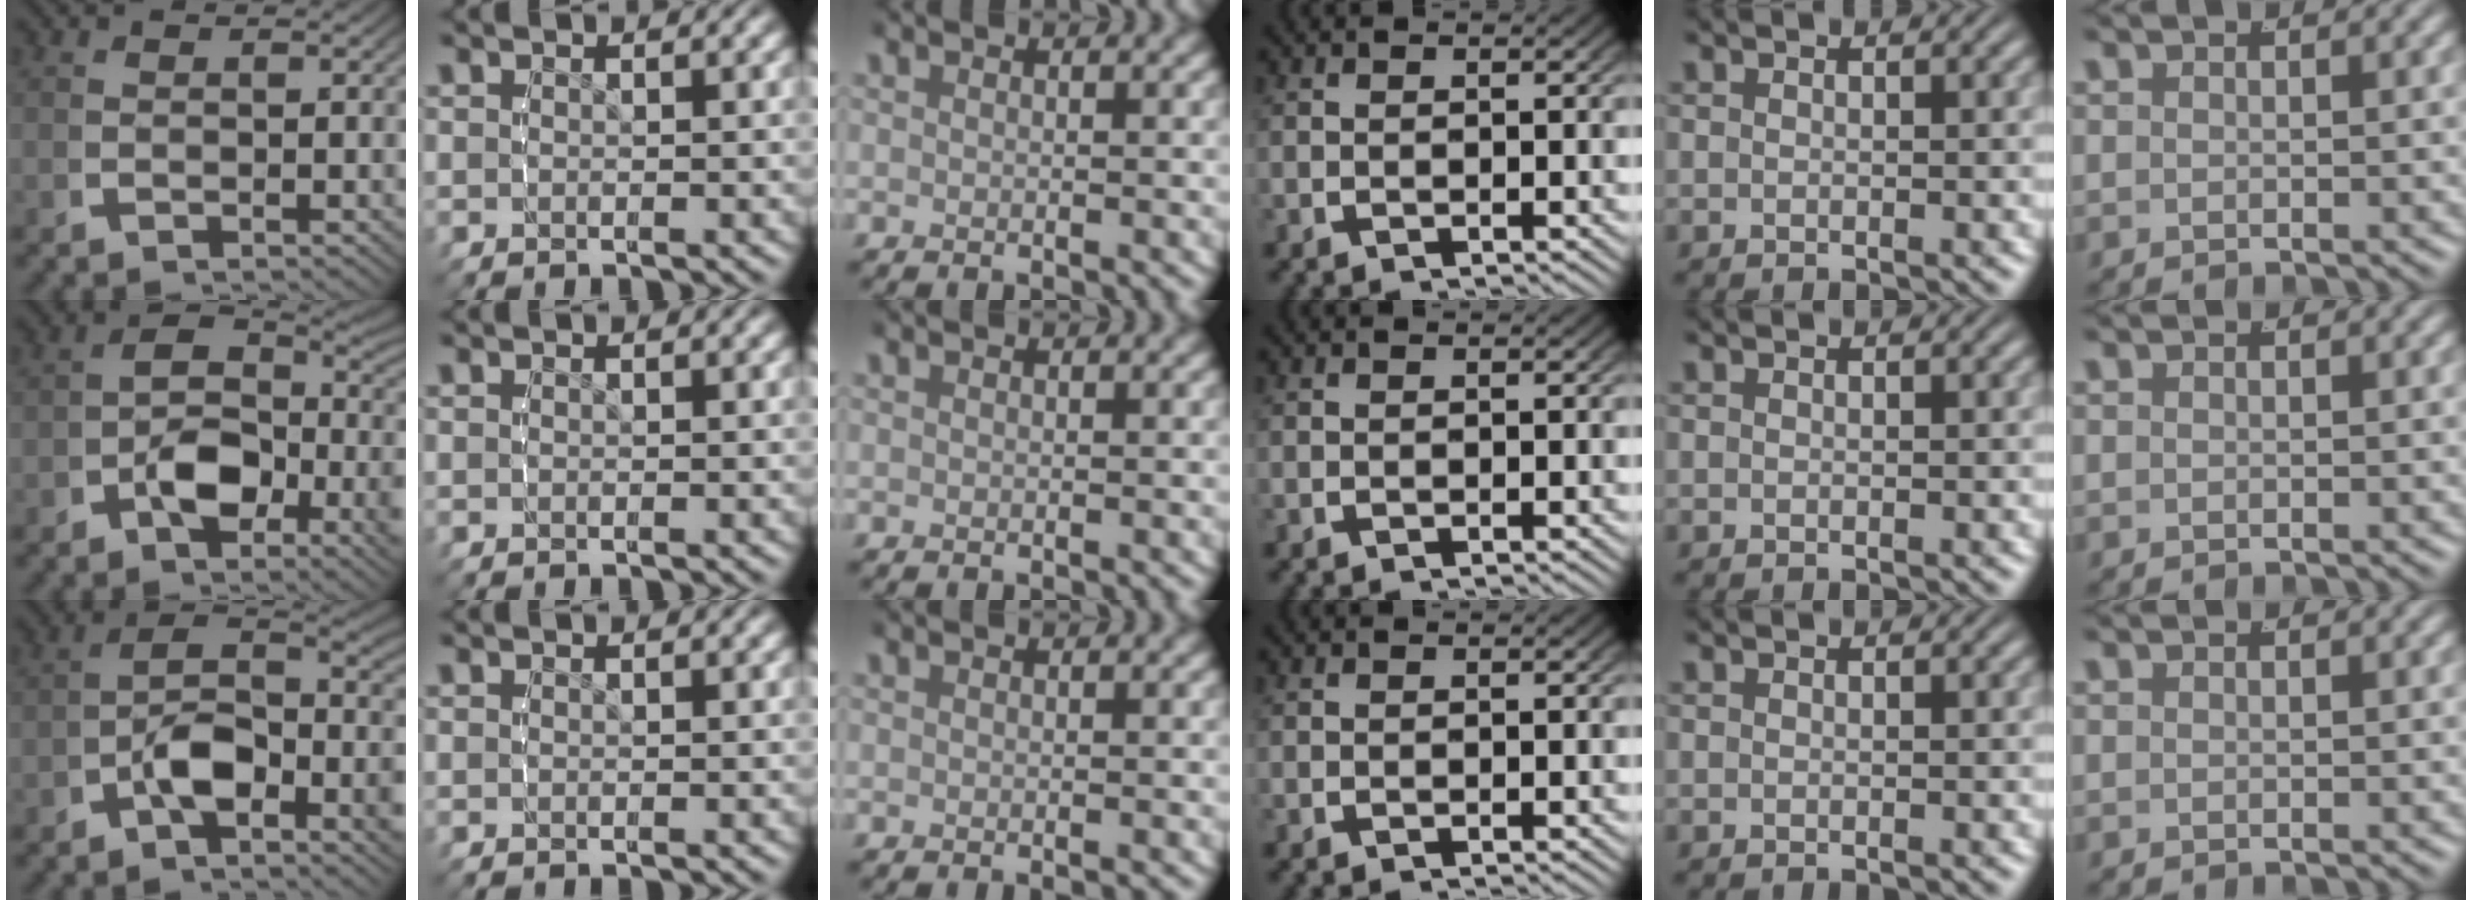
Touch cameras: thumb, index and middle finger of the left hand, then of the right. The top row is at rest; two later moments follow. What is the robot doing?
{"motion": "lift_and_place", "object": "stress ball aka squeeze ball"}